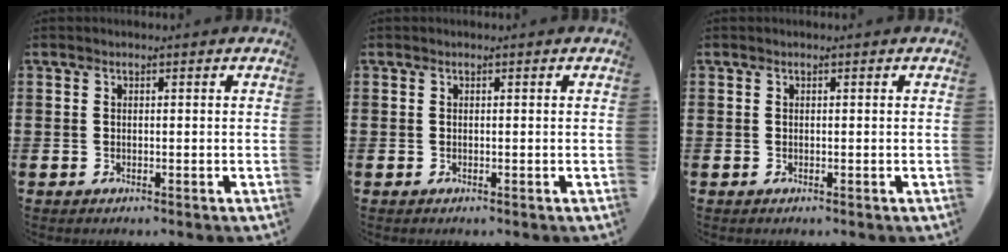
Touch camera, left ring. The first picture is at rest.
{"total": 0.0}
{"total": 0.0}